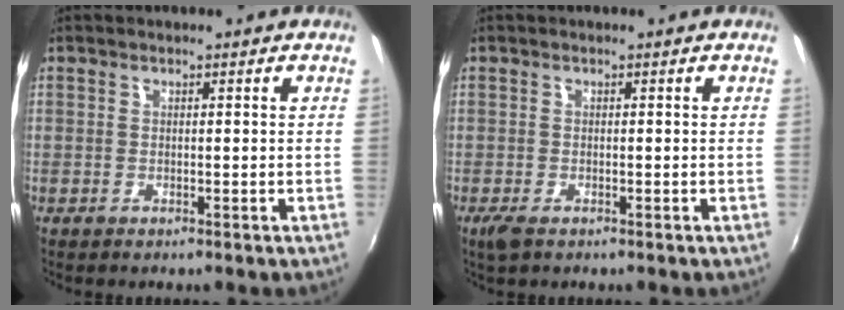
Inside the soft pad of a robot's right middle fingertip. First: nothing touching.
{"total": 2.2, "force": [-1.4, 0.9, 1.5], "torque": [-0.030, -0.009, -0.024]}